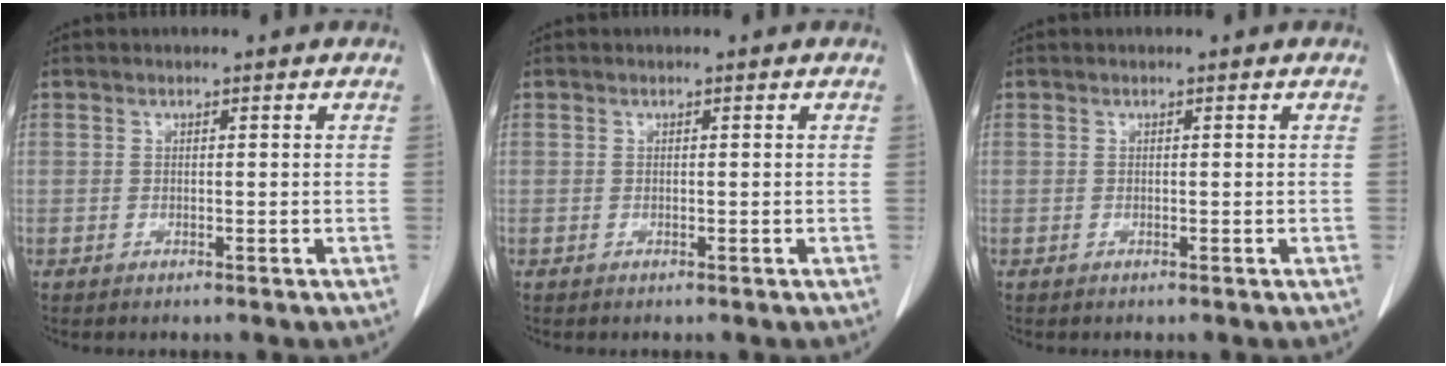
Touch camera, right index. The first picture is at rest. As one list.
[{"total": 0.0}, {"total": 0.0}]